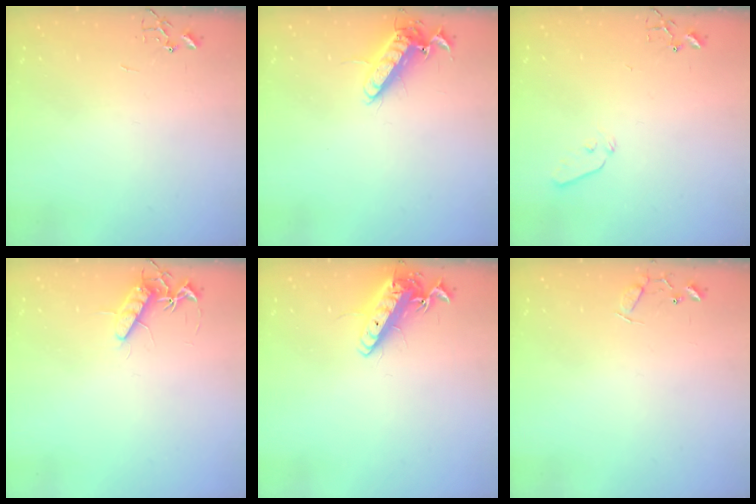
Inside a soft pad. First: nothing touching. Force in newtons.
{"total": 12.7, "press": 12.5, "slide": 2.1}
{"total": 5.0, "press": 5.0, "slide": 0.6}
{"total": 10.8, "press": 10.8, "slide": 0.4}
{"total": 14.0, "press": 13.7, "slide": 2.6}
{"total": 7.7, "press": 7.6, "slide": 0.5}